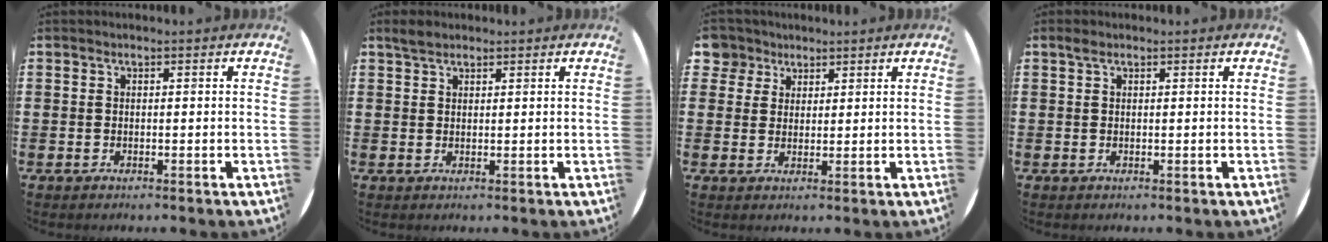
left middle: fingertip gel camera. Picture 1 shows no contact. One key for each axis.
{"total": 1.8, "fx": 1.6, "fy": 0.7, "fz": 0.6, "tx": -0.007, "ty": 0.001, "tz": 0.030}
{"total": 3.9, "fx": 2.8, "fy": 2.7, "fz": 0.1, "tx": -0.002, "ty": 0.002, "tz": 0.052}
{"total": 0.7, "fx": 0.4, "fy": 0.4, "fz": 0.4, "tx": -0.002, "ty": 0.001, "tz": 0.006}